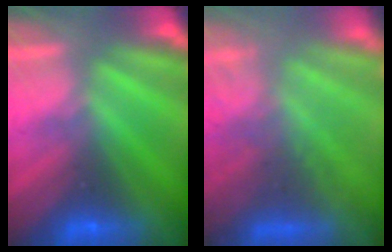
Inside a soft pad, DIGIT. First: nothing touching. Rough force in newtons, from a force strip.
{"total": 9.5}